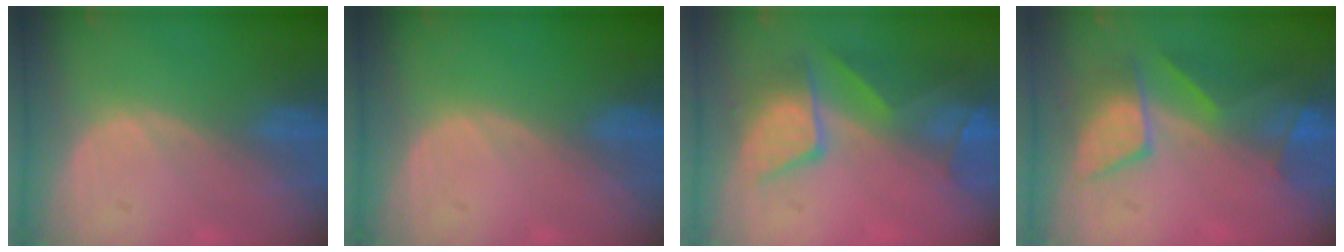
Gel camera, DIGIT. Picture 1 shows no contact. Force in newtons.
{"total": 0.0}
{"total": 9.8, "press": 8.5, "slide": 5.0}
{"total": 7.6, "press": 7.5, "slide": 1.2}